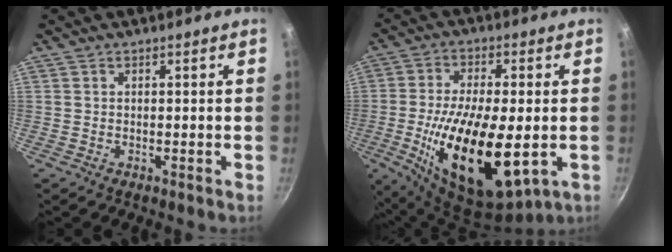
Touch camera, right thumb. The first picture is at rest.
{"total": 20.1, "force": [-3.7, 8.6, 17.7], "torque": [-0.320, -0.002, -0.056]}